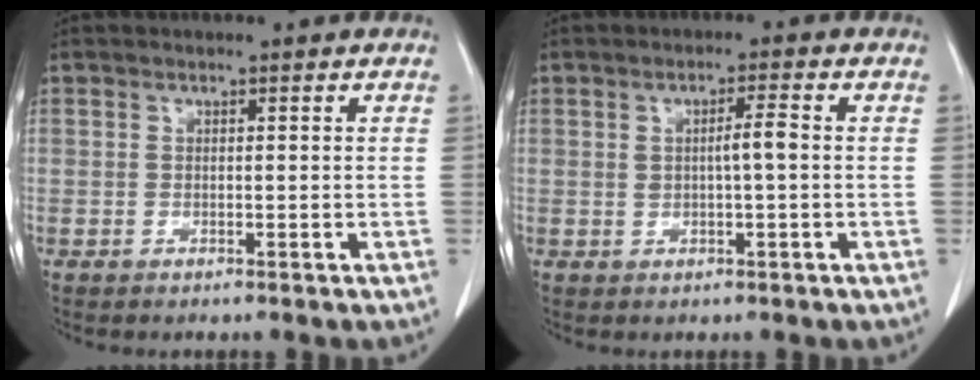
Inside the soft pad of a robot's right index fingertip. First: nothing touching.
{"total": 3.1, "force": [0.2, 0.3, 3.1], "torque": [-0.053, 0.003, 0.004]}